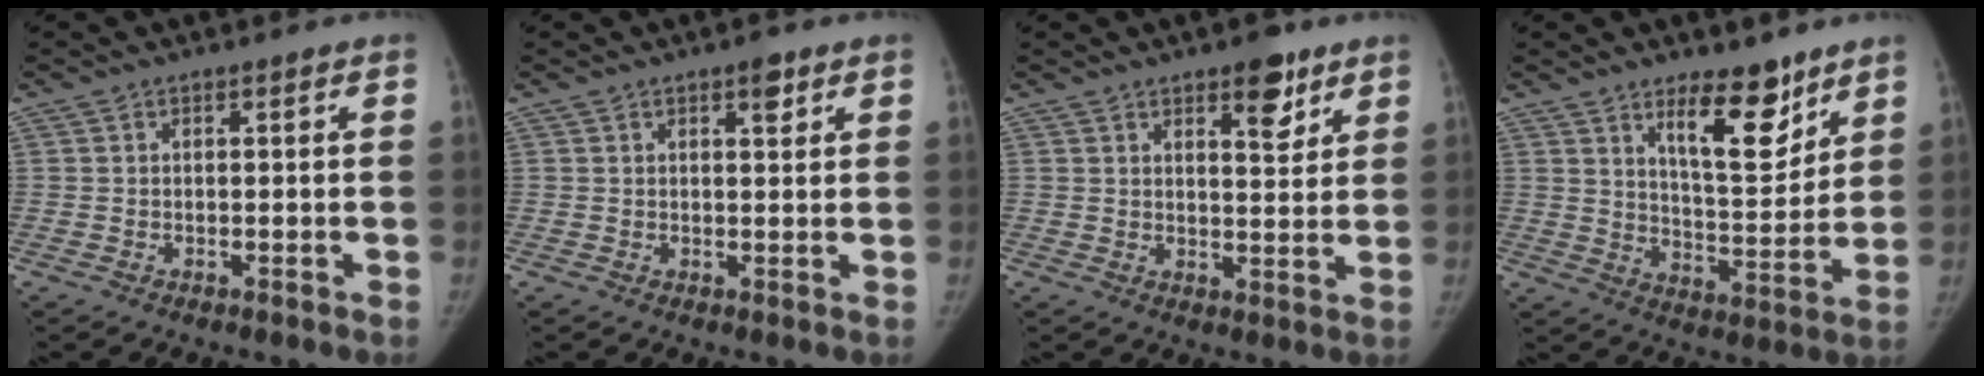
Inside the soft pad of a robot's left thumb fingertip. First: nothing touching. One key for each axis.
{"total": 2.6, "fx": 1.5, "fy": 1.1, "fz": 1.8, "tx": -0.016, "ty": -0.006, "tz": 0.020}
{"total": 6.8, "fx": 4.2, "fy": 2.8, "fz": 4.6, "tx": -0.039, "ty": -0.024, "tz": 0.055}
{"total": 12.3, "fx": 7.9, "fy": 4.7, "fz": 8.2, "tx": -0.093, "ty": -0.062, "tz": 0.131}